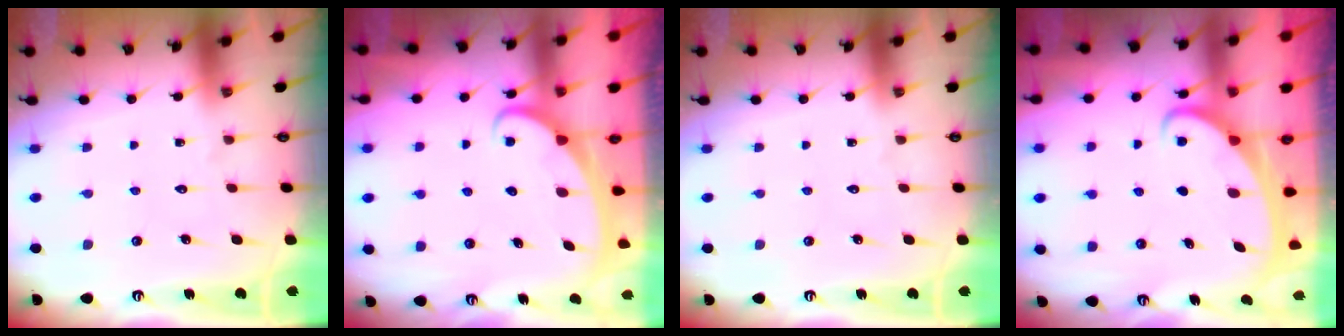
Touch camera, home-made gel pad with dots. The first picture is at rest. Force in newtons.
{"total": 2.5, "press": 2.5, "slide": 0.4}
{"total": 0.0}
{"total": 2.1, "press": 2.1, "slide": 0.3}